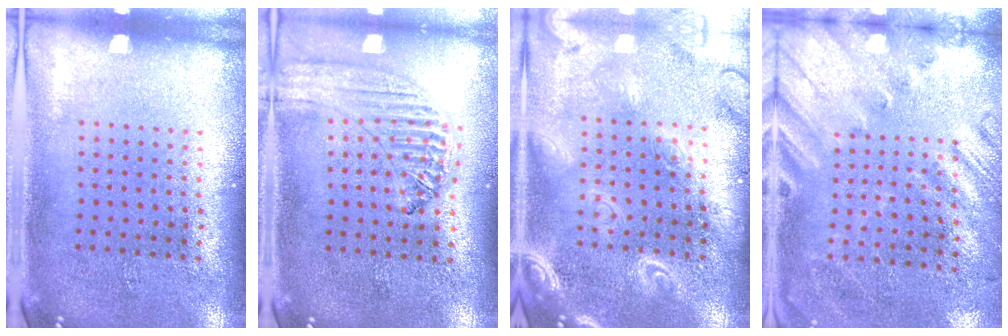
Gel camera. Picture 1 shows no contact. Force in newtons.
{"total": 1.3, "press": 1.3, "slide": 0.1}
{"total": 3.0, "press": 3.0, "slide": 0.3}
{"total": 2.6, "press": 2.0, "slide": 1.6}